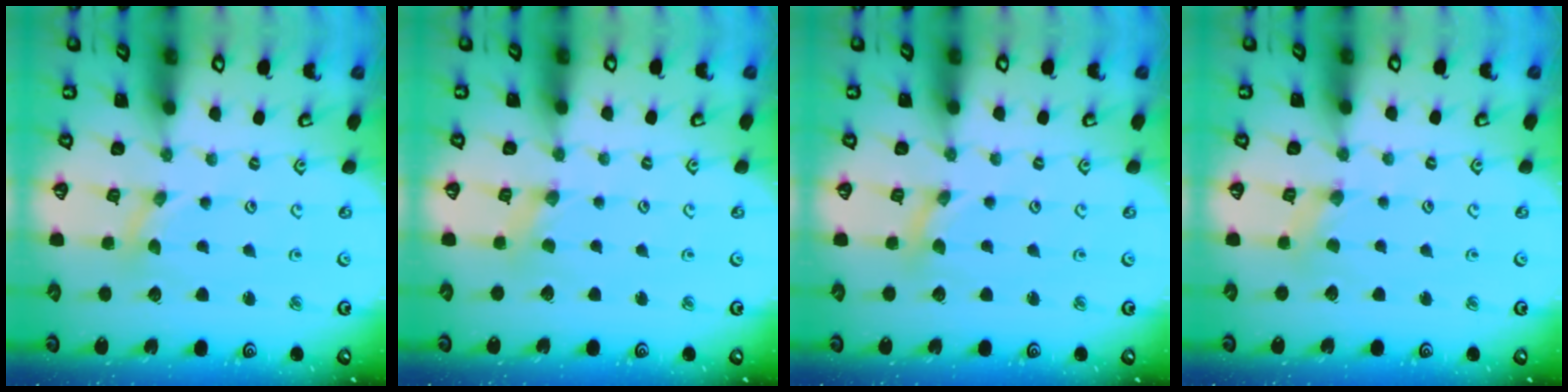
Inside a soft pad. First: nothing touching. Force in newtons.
{"total": 0.0}
{"total": 0.0}
{"total": 0.5, "press": 0.5, "slide": 0.1}